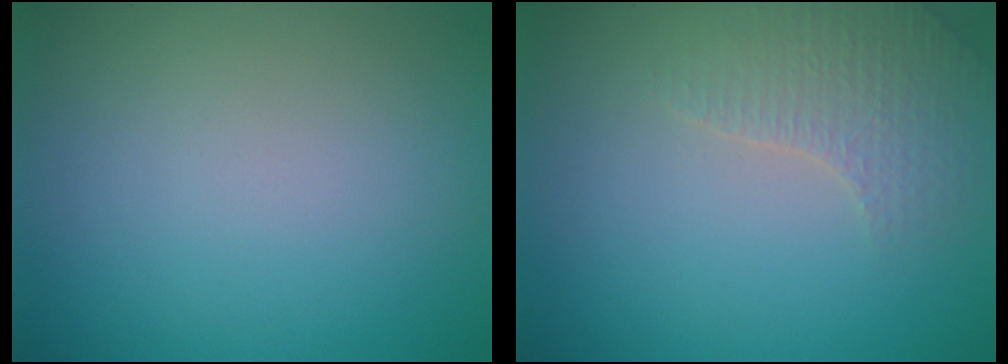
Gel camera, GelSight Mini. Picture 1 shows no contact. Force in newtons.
{"total": 2.6, "press": 2.5, "slide": 0.5}